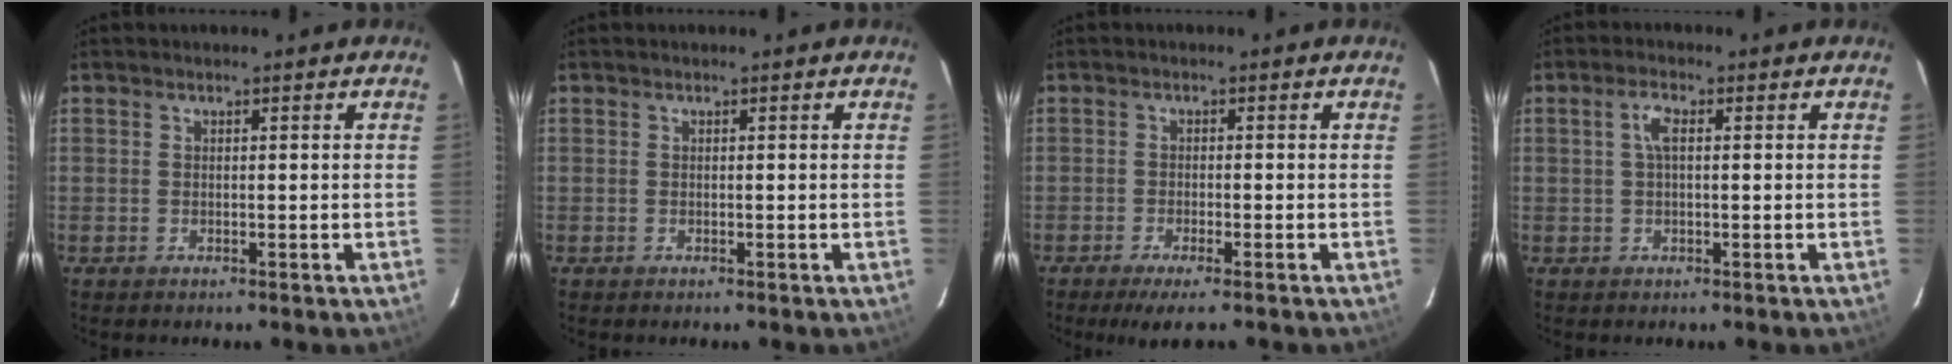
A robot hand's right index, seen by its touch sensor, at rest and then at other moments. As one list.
[{"total": 0.0}, {"total": 4.5, "force": [-3.4, 0.3, 3.0], "torque": [-0.067, -0.015, -0.058]}, {"total": 2.7, "force": [0.4, 1.0, 2.4], "torque": [-0.052, 0.008, 0.008]}]